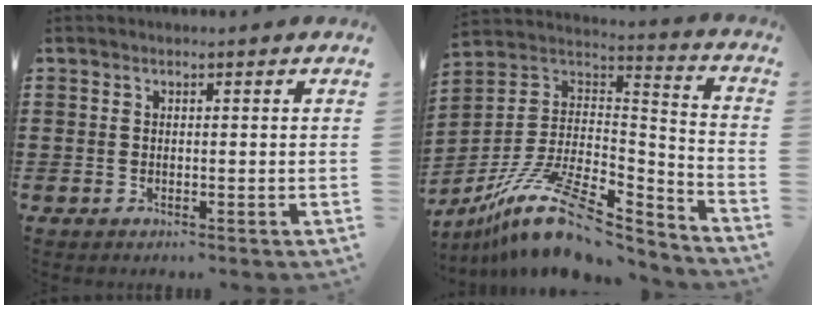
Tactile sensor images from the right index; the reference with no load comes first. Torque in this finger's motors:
{"motor_torque": [0.03, 0.06, 0.30, 0.15]}